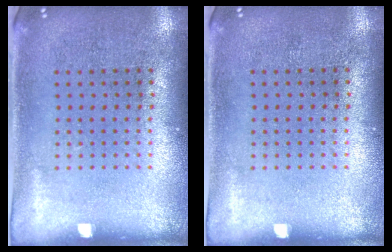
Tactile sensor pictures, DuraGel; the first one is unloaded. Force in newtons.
{"total": 0.0}